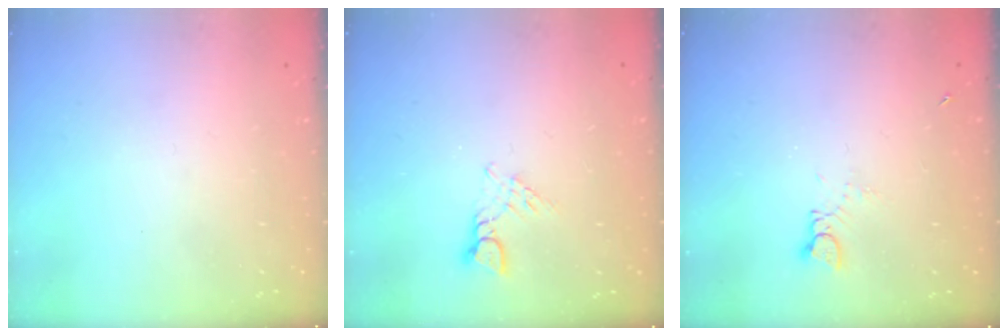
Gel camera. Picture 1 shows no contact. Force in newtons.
{"total": 3.0, "press": 3.0, "slide": 0.4}
{"total": 1.4, "press": 1.4, "slide": 0.2}